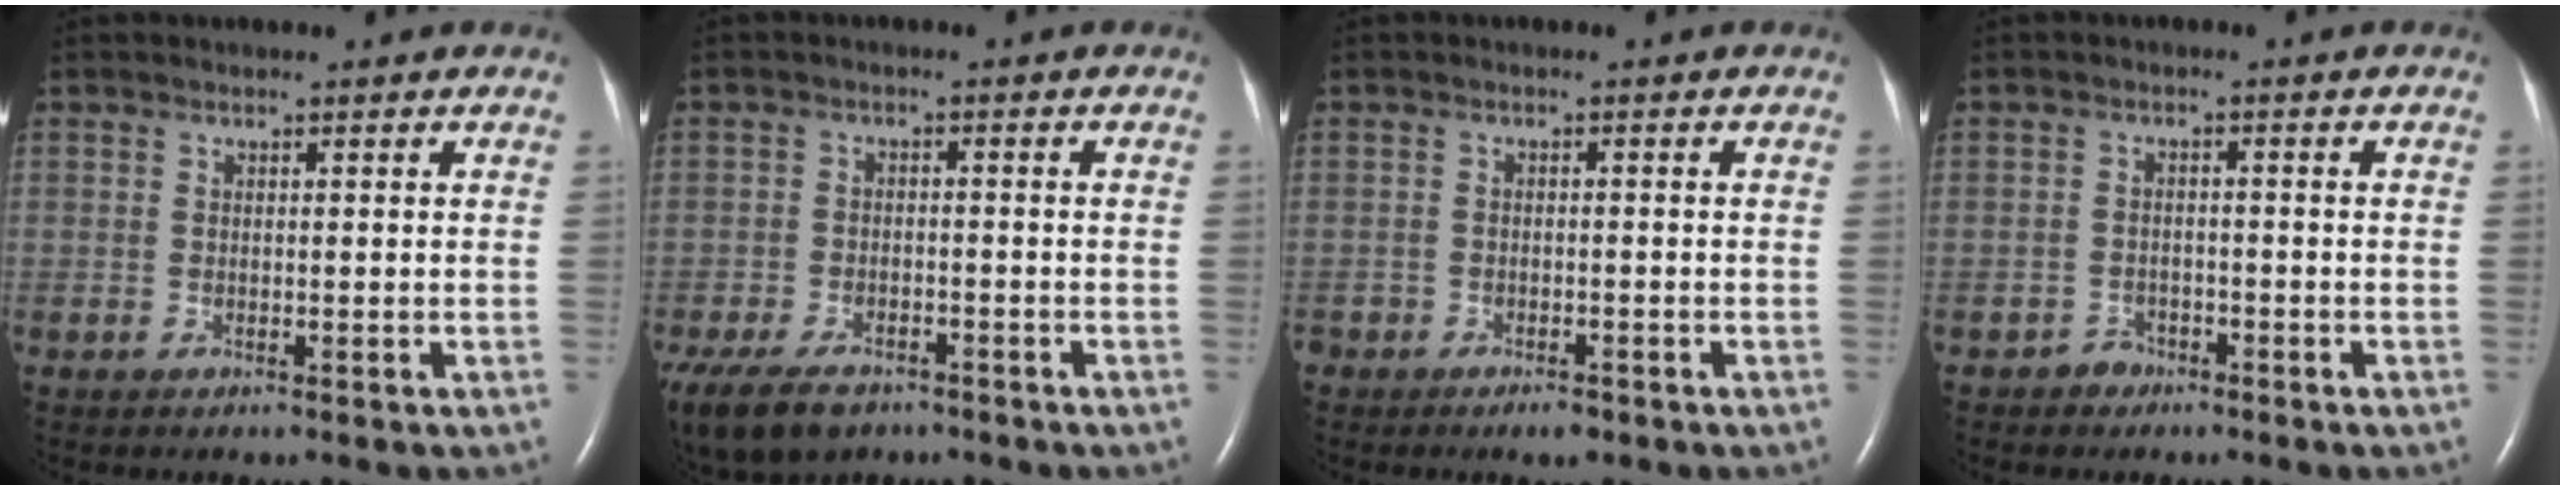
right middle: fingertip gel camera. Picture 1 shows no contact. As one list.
[{"total": 14.6, "force": [-9.6, 8.3, 7.3], "torque": [-0.204, -0.032, -0.146]}, {"total": 2.8, "force": [-2.1, 1.4, 1.2], "torque": [-0.017, 0.000, -0.027]}, {"total": 2.0, "force": [-1.5, 1.3, 0.0], "torque": [-0.003, 0.006, -0.028]}]